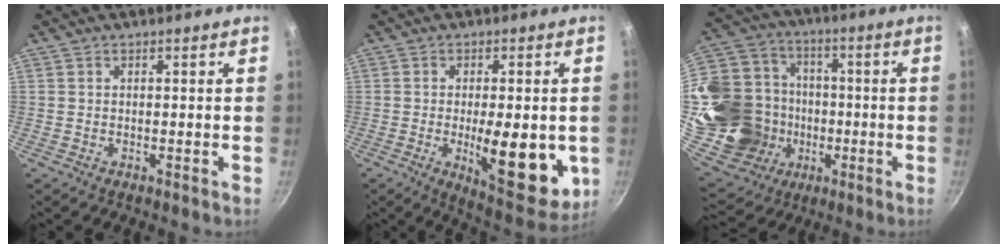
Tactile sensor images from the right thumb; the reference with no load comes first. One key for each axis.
{"total": 15.6, "fx": -2.6, "fy": 5.8, "fz": 14.2, "tx": -0.167, "ty": -0.014, "tz": -0.025}
{"total": 25.4, "fx": -3.5, "fy": 21.3, "fz": 13.5, "tx": -0.259, "ty": 0.051, "tz": -0.034}